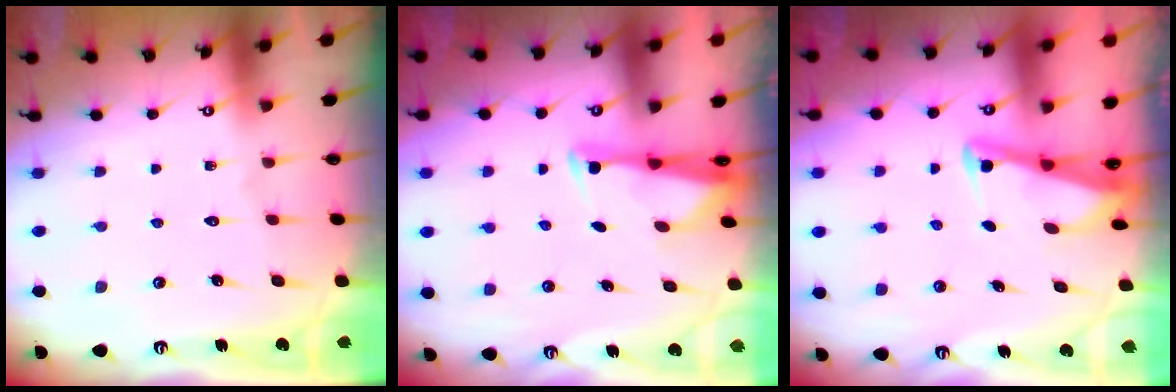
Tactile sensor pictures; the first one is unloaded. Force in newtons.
{"total": 3.0, "press": 2.9, "slide": 0.8}
{"total": 2.8, "press": 2.8, "slide": 0.3}